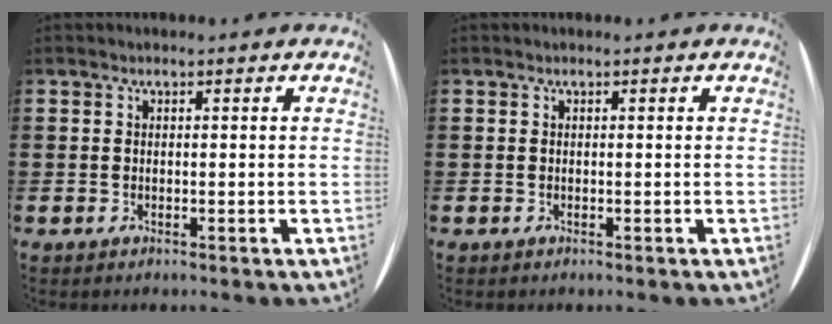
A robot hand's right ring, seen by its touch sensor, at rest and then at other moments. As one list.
[{"total": 0.0}]